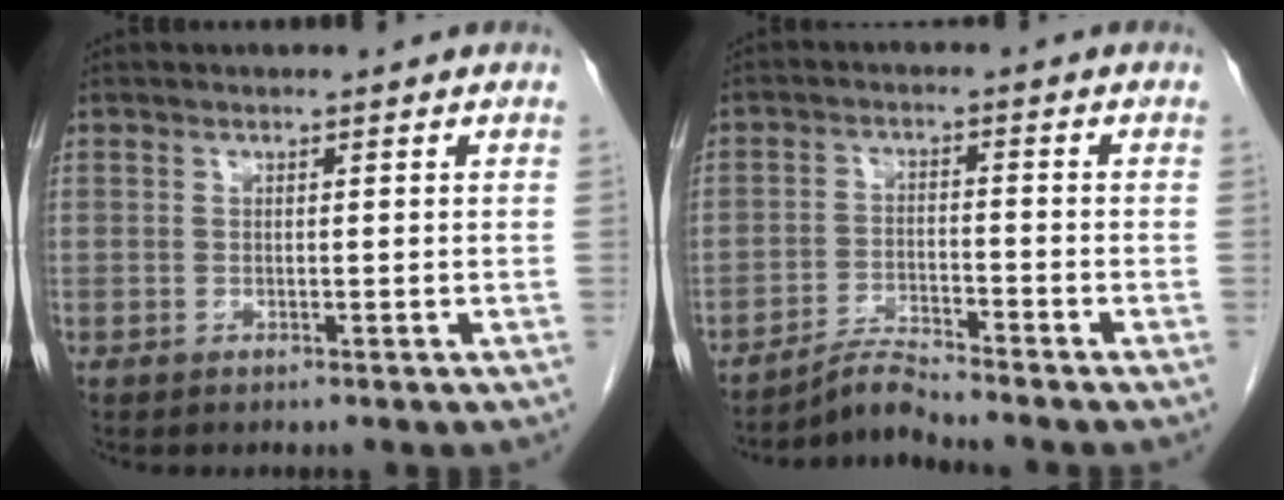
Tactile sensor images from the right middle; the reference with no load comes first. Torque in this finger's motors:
{"motor_torque": [-0.30, -0.15, -0.08, -0.01]}